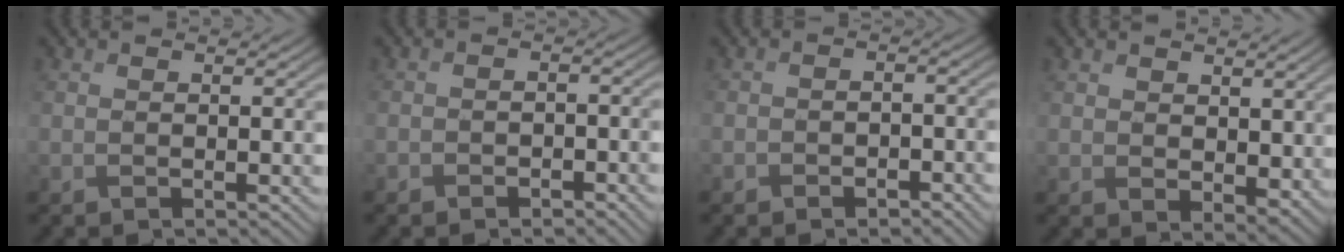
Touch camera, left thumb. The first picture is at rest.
{"total": 2.3, "force": [-1.7, 1.3, 1.0], "torque": [-0.016, -0.001, -0.031]}
{"total": 2.6, "force": [-1.8, 1.4, 1.2], "torque": [-0.019, -0.001, -0.033]}
{"total": 4.3, "force": [2.3, 2.8, 2.3], "torque": [-0.058, -0.009, 0.049]}